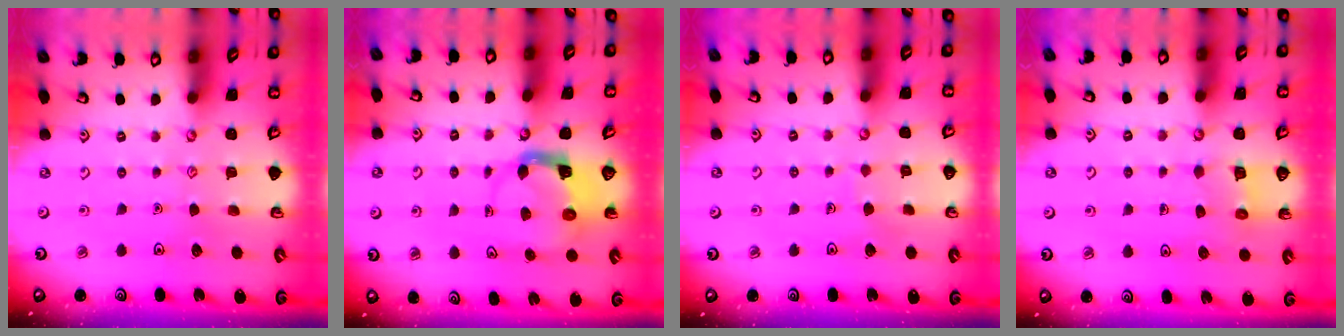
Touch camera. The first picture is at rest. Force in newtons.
{"total": 3.9, "press": 3.8, "slide": 0.6}
{"total": 2.2, "press": 2.2, "slide": 0.1}
{"total": 5.7, "press": 5.7, "slide": 0.3}